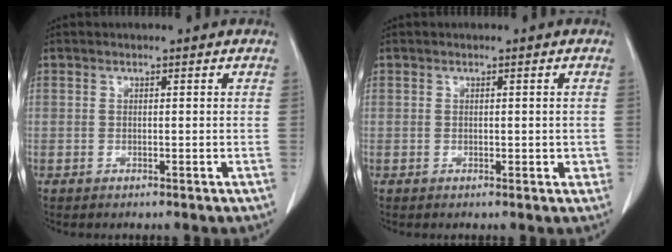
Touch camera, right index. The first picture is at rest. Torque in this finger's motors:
{"motor_torque": [-0.08, 0.13, 0.00, 0.04]}